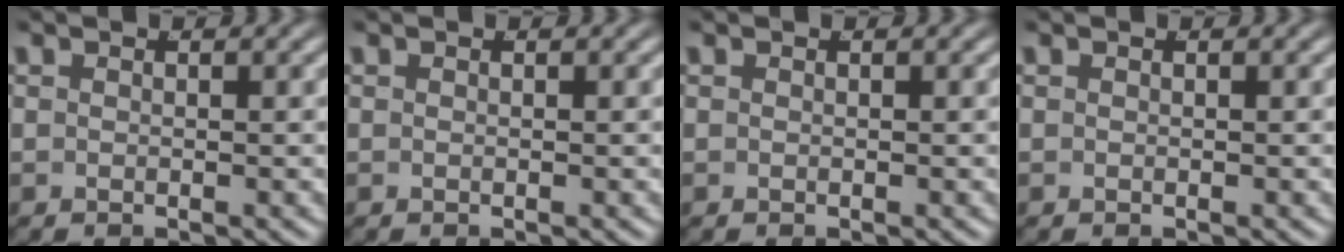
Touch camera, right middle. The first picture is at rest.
{"total": 0.0}
{"total": 0.0}
{"total": 0.0}